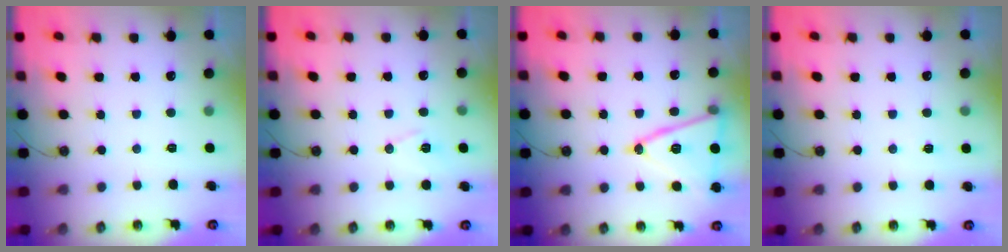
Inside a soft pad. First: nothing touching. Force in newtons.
{"total": 7.8, "press": 6.9, "slide": 3.7}
{"total": 17.0, "press": 16.7, "slide": 3.4}
{"total": 5.4, "press": 3.7, "slide": 3.9}